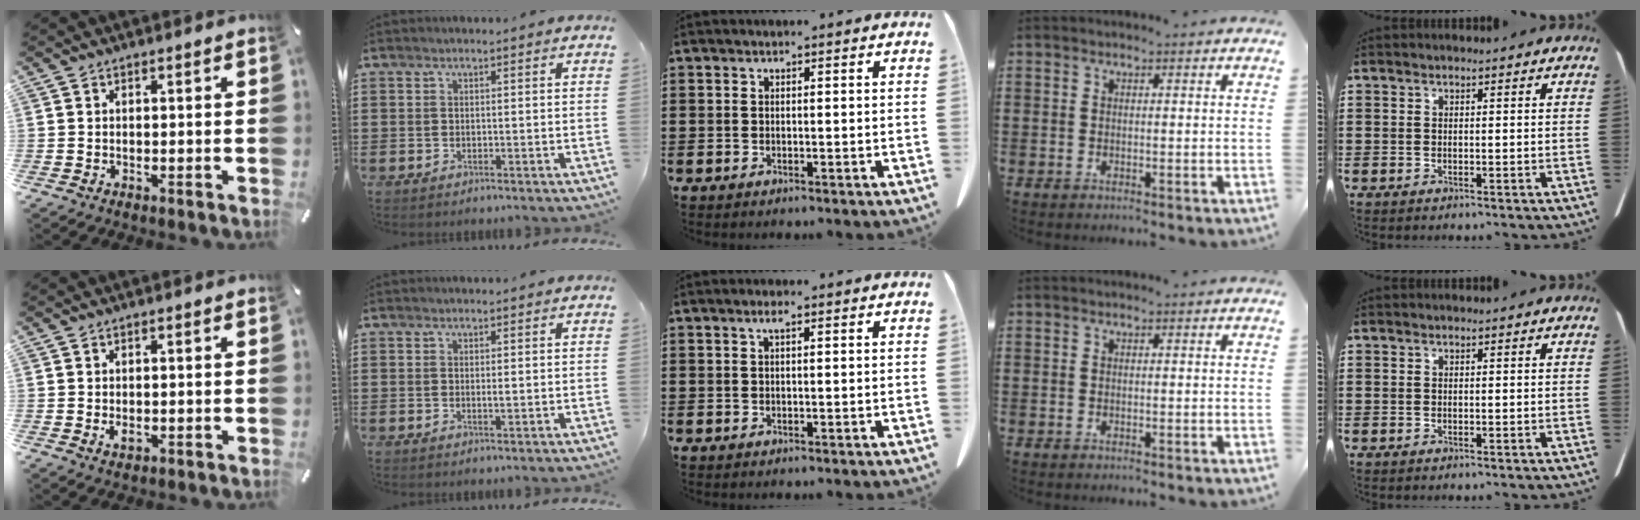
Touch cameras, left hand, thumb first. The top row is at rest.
{"thumb": {"total": 1.7, "force": [-0.1, 0.9, 1.4], "torque": [-0.035, -0.002, -0.005]}, "index": {"total": 0.7, "force": [0.1, 0.1, 0.7], "torque": [-0.014, -0.004, 0.004]}, "middle": {"total": 1.3, "force": [0.5, 0.3, 1.2], "torque": [-0.025, 0.005, 0.008]}}